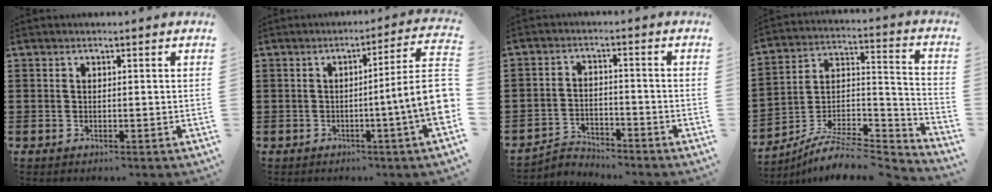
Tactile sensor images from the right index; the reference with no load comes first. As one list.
[{"total": 10.7, "force": [-1.3, 0.4, 10.6], "torque": [-0.178, -0.024, -0.027]}, {"total": 3.1, "force": [-3.1, 0.6, 0.0], "torque": [-0.010, 0.002, -0.065]}, {"total": 7.9, "force": [-6.5, 2.9, 3.5], "torque": [-0.060, 0.012, -0.125]}]